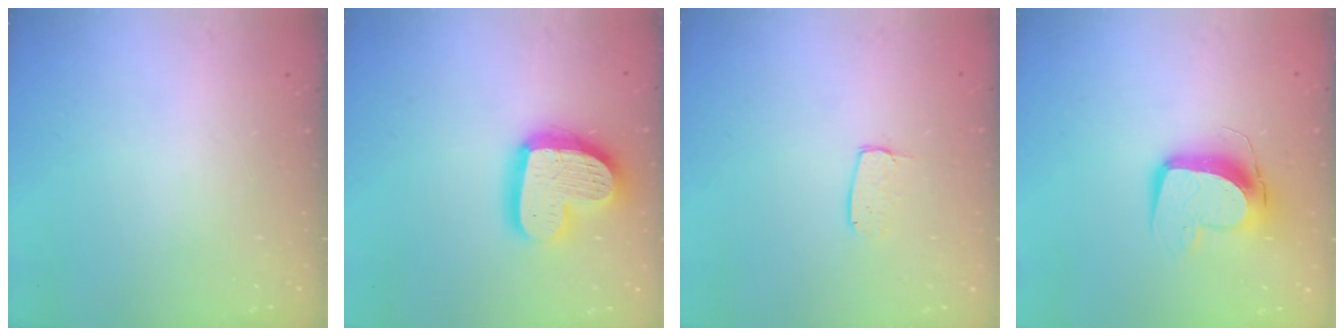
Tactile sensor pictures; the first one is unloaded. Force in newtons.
{"total": 17.7, "press": 17.7, "slide": 1.1}
{"total": 4.5, "press": 4.5, "slide": 0.3}
{"total": 11.8, "press": 11.7, "slide": 1.1}